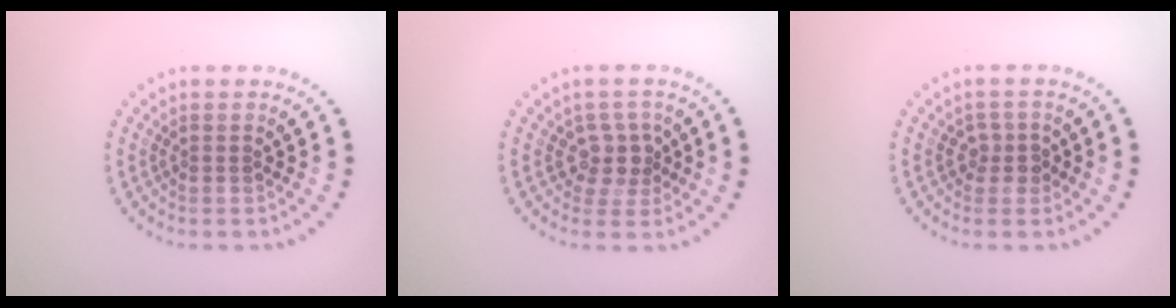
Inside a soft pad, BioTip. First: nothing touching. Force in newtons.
{"total": 2.3, "press": 2.0, "slide": 1.2}
{"total": 1.4, "press": 1.2, "slide": 0.7}